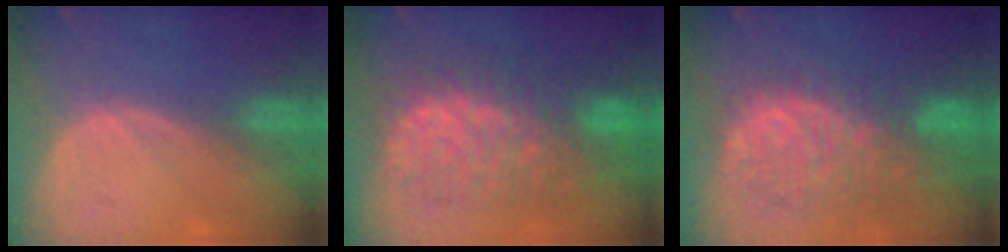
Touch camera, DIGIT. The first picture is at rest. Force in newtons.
{"total": 12.0, "press": 11.9, "slide": 1.3}
{"total": 11.4, "press": 9.8, "slide": 5.9}